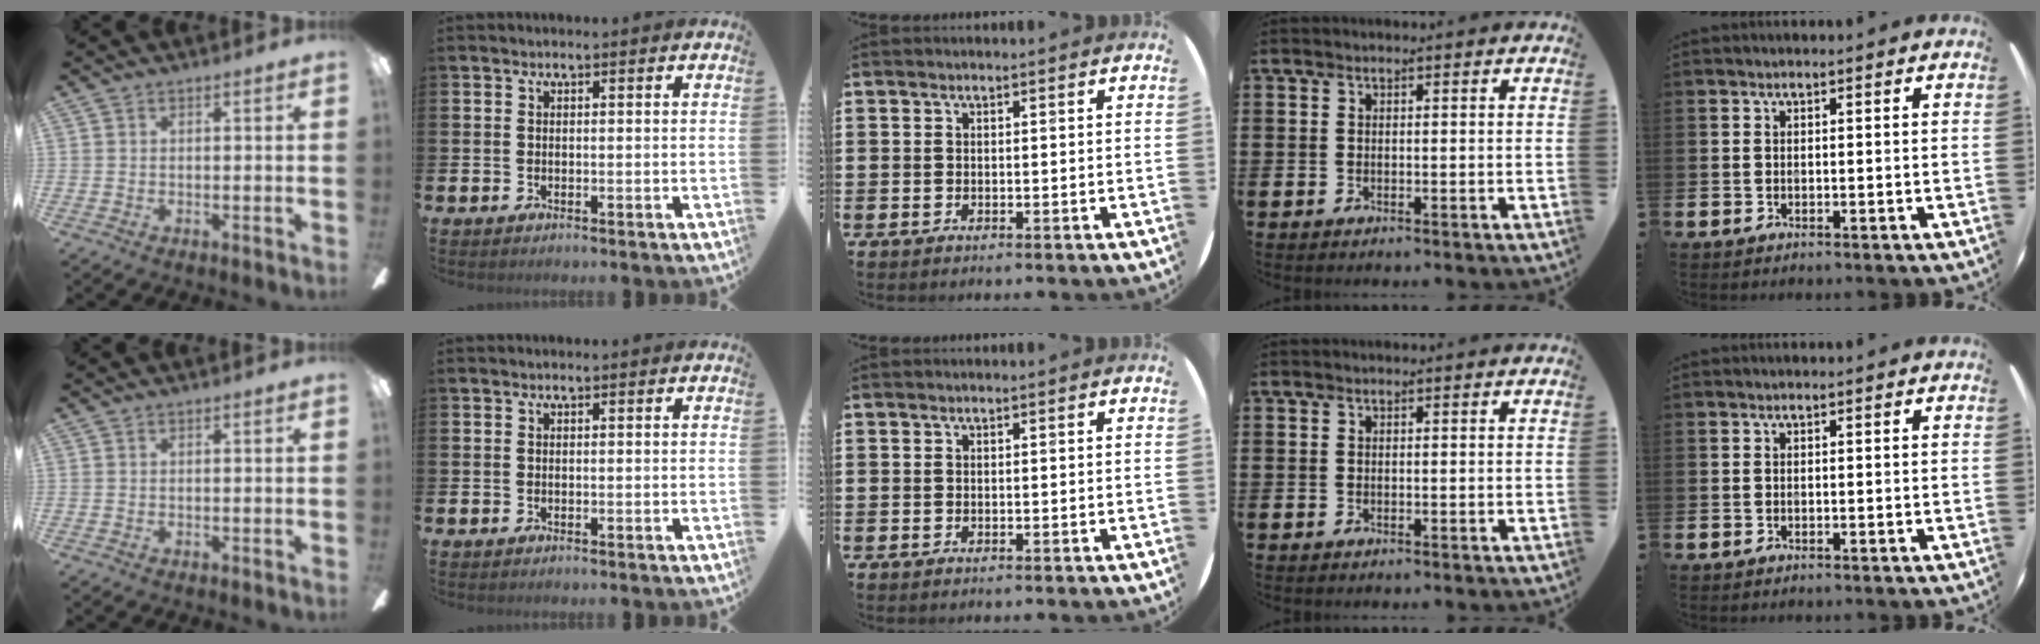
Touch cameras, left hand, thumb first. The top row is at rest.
{}